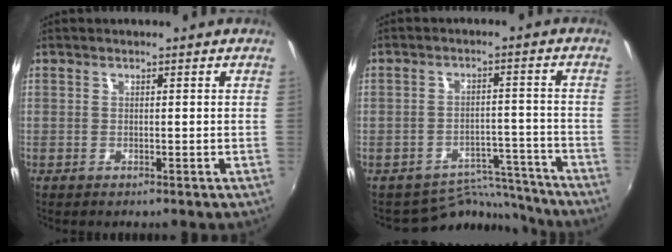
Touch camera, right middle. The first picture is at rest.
{"total": 7.8, "force": [-7.5, 2.1, -1.1], "torque": [0.017, 0.027, -0.110]}